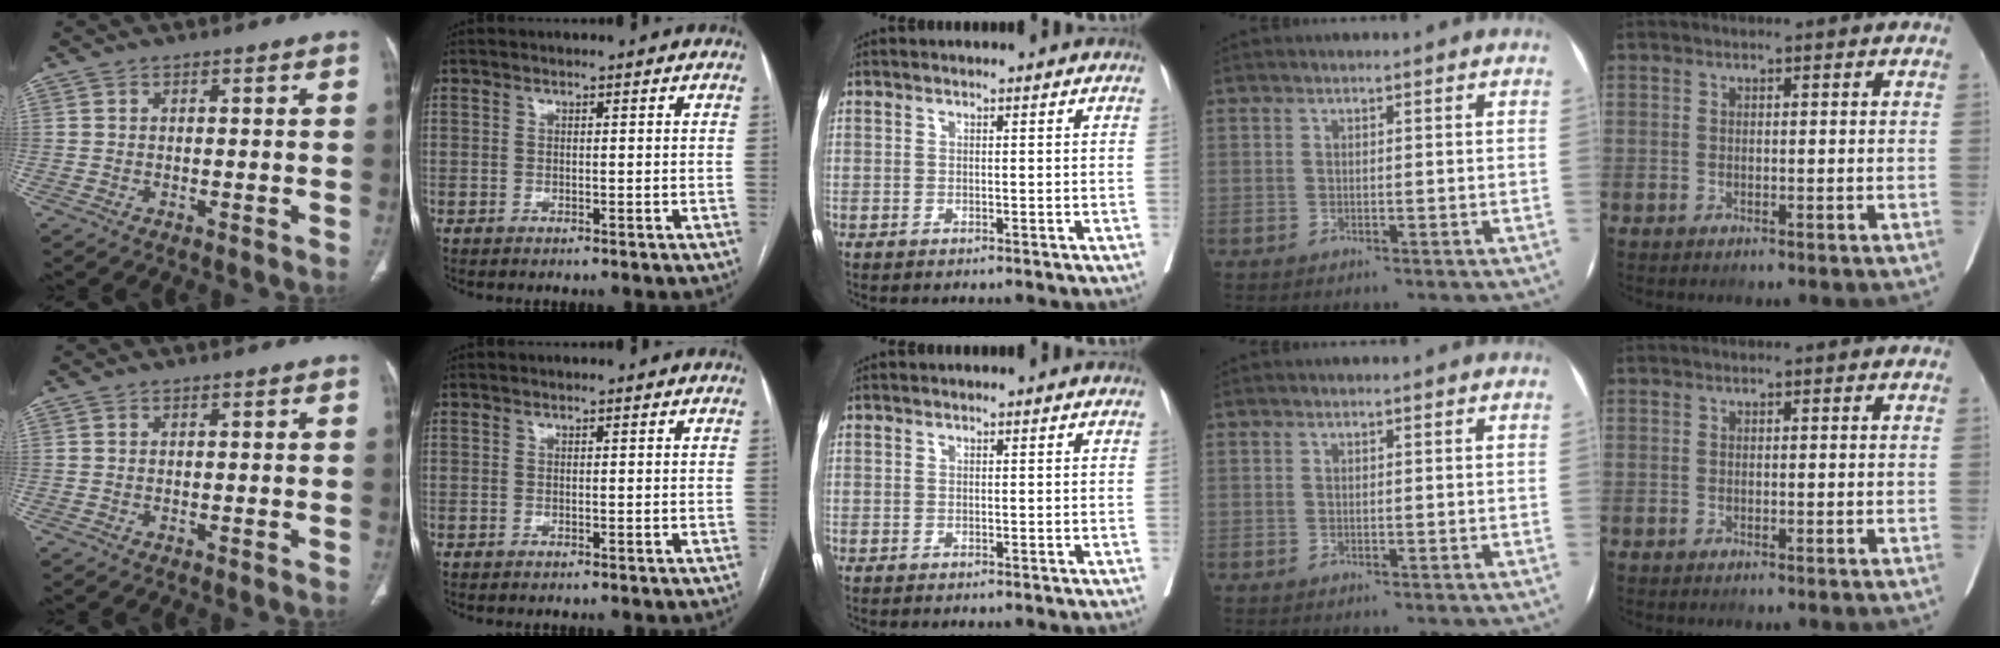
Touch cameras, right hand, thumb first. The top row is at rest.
{}